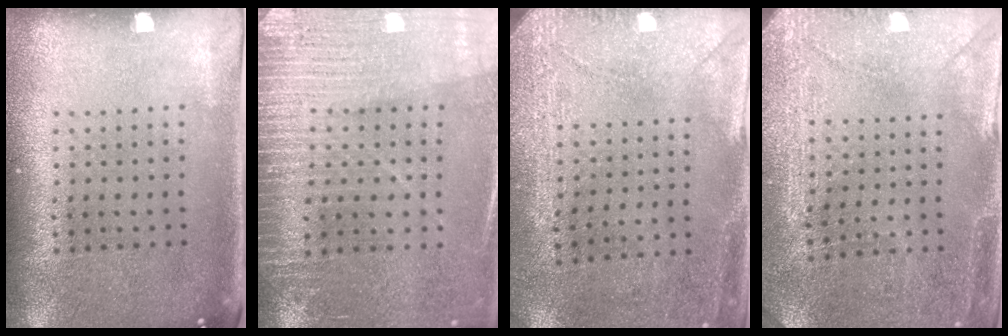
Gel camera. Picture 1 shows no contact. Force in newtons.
{"total": 3.0, "press": 3.0, "slide": 0.4}
{"total": 2.9, "press": 2.3, "slide": 1.8}
{"total": 2.9, "press": 2.8, "slide": 0.6}